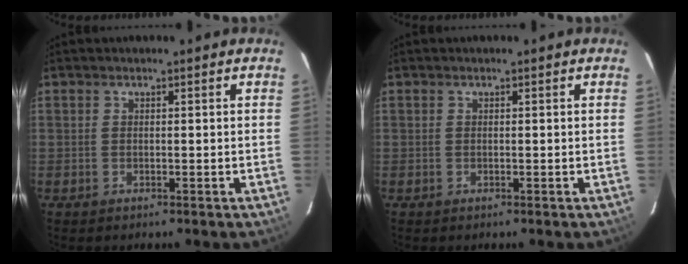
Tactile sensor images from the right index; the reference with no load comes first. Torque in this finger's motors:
{"motor_torque": [0.00, 0.00, 0.00, 0.00]}